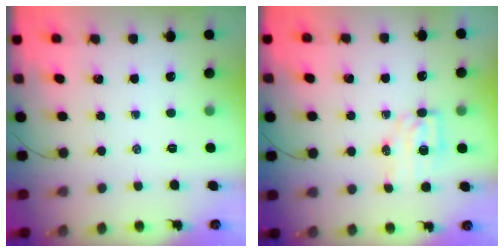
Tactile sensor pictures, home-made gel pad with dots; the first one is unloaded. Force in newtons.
{"total": 5.7, "press": 5.6, "slide": 1.0}